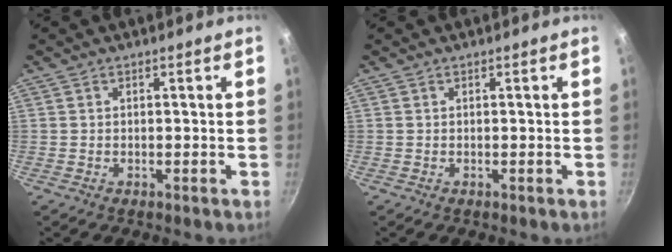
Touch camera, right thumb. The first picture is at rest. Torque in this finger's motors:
{"motor_torque": [-0.03, 0.03, -0.08, -0.04, 0.00]}